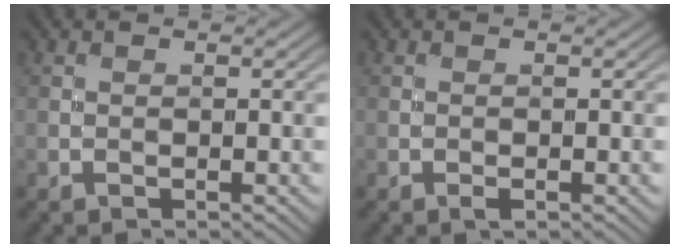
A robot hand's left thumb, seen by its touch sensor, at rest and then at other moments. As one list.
[{"total": 0.5, "force": [-0.3, 0.2, 0.5], "torque": [-0.008, -0.001, -0.006]}]